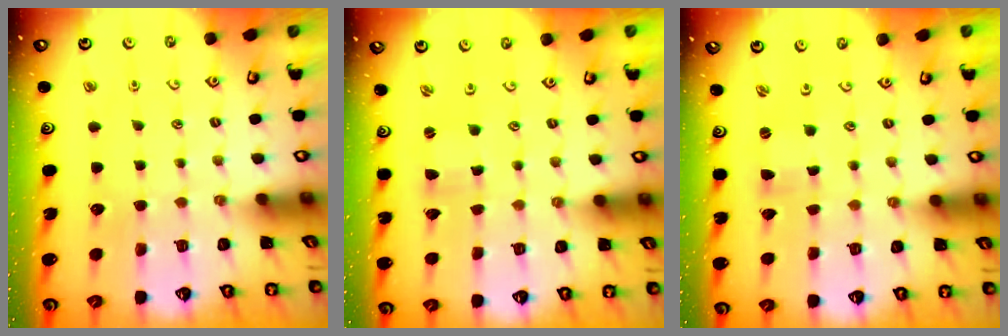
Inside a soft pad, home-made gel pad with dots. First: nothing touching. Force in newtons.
{"total": 0.8, "press": 0.8, "slide": 0.2}
{"total": 0.0}